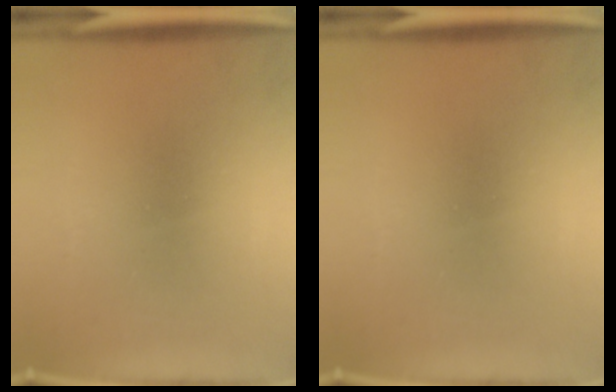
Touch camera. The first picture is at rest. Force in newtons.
{"total": 0.0}